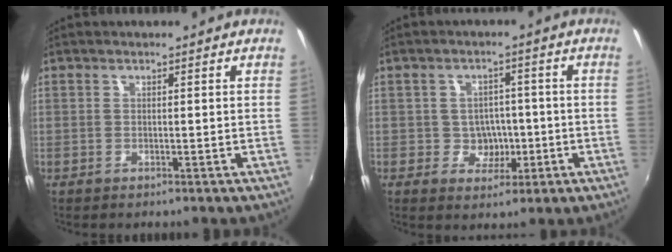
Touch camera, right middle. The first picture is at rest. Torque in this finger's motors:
{"motor_torque": [0.11, -0.14, 0.02, 0.00]}